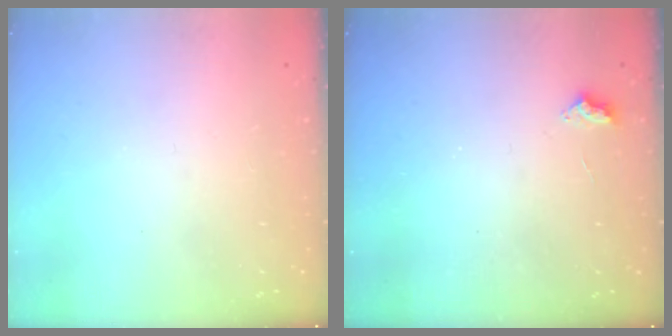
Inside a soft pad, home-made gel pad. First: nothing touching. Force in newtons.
{"total": 2.4, "press": 2.4, "slide": 0.4}